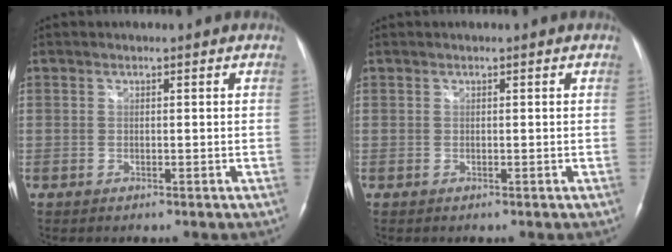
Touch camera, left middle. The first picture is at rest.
{"total": 0.0}